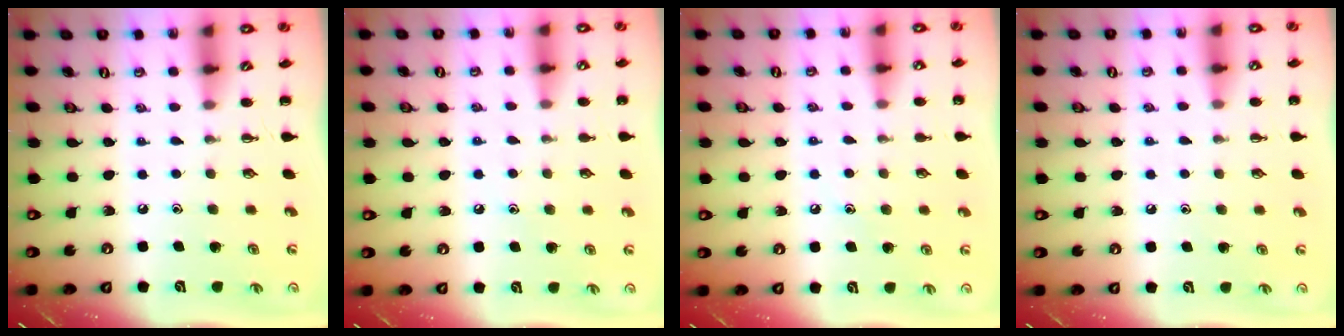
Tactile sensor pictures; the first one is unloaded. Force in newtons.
{"total": 6.6, "press": 6.3, "slide": 2.0}
{"total": 6.1, "press": 5.8, "slide": 1.7}
{"total": 5.9, "press": 5.7, "slide": 1.6}